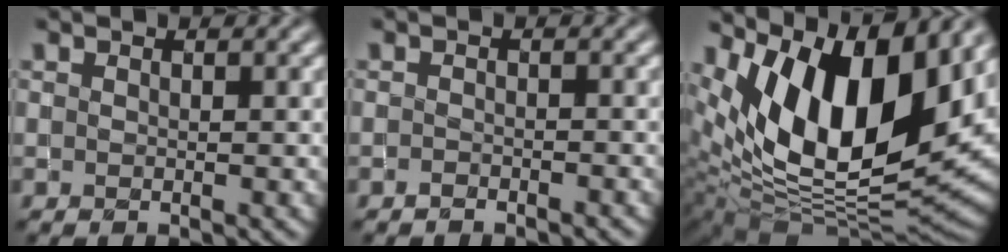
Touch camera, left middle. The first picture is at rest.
{"total": 0.9, "force": [-0.9, 0.0, 0.1], "torque": [-0.001, 0.002, -0.017]}
{"total": 15.8, "force": [6.2, 7.7, 12.3], "torque": [-0.204, 0.008, 0.101]}